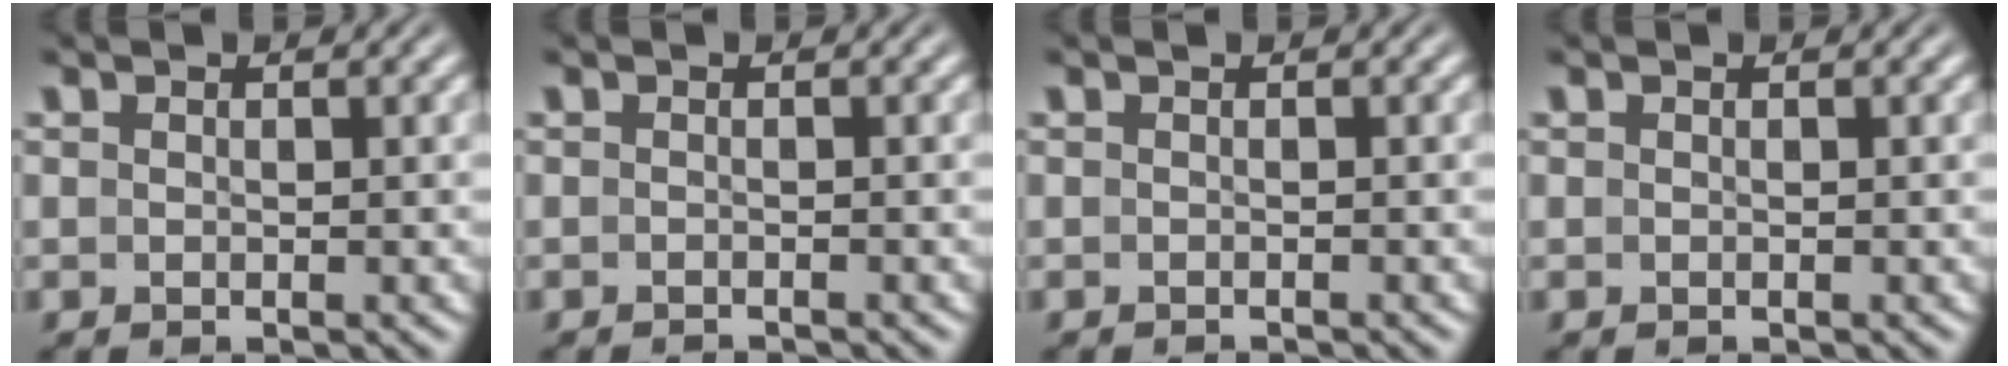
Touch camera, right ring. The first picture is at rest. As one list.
[{"total": 1.3, "force": [-1.3, -0.3, -0.1], "torque": [-0.003, -0.009, -0.017]}, {"total": 1.0, "force": [-0.9, -0.3, -0.1], "torque": [-0.003, -0.004, -0.013]}, {"total": 0.0}]